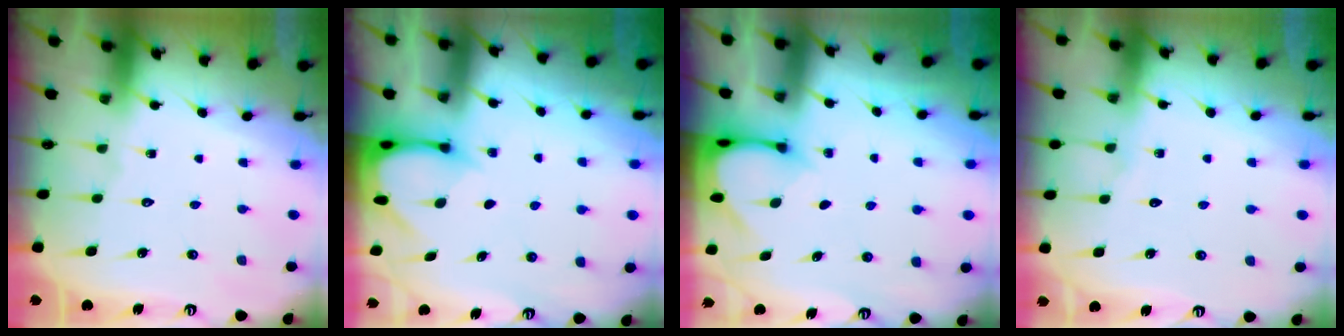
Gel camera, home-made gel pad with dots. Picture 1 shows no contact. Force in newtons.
{"total": 3.5, "press": 3.5, "slide": 0.3}
{"total": 3.4, "press": 3.3, "slide": 0.3}
{"total": 4.3, "press": 4.2, "slide": 0.6}